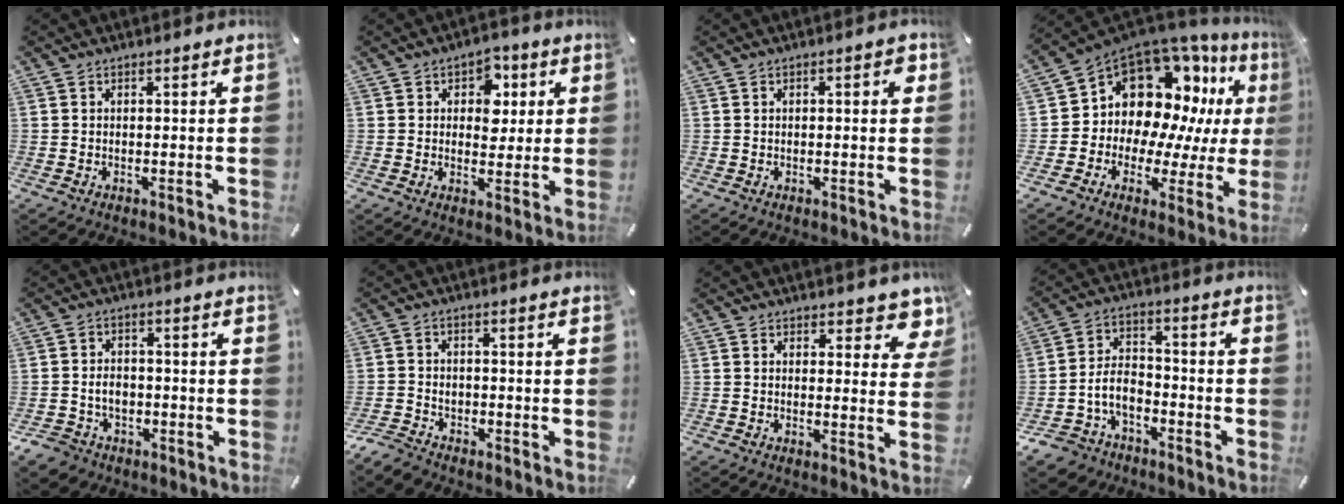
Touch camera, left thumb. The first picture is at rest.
{"total": 7.0, "force": [1.5, 5.9, 3.5], "torque": [-0.027, -0.005, 0.018]}
{"total": 2.2, "force": [0.3, 0.8, 2.0], "torque": [-0.030, 0.003, 0.001]}
{"total": 14.2, "force": [6.7, 11.0, 6.0], "torque": [-0.106, -0.080, 0.132]}
{"total": 5.7, "force": [-1.6, 5.0, 2.4], "torque": [-0.060, 0.012, -0.029]}
{"total": 3.9, "force": [-3.0, 2.2, 1.1], "torque": [-0.036, 0.012, -0.063]}
{"total": 5.6, "force": [4.2, 2.9, 2.3], "torque": [-0.001, -0.032, 0.067]}
{"total": 8.1, "force": [-4.1, 6.1, 3.4], "torque": [-0.086, 0.017, -0.081]}